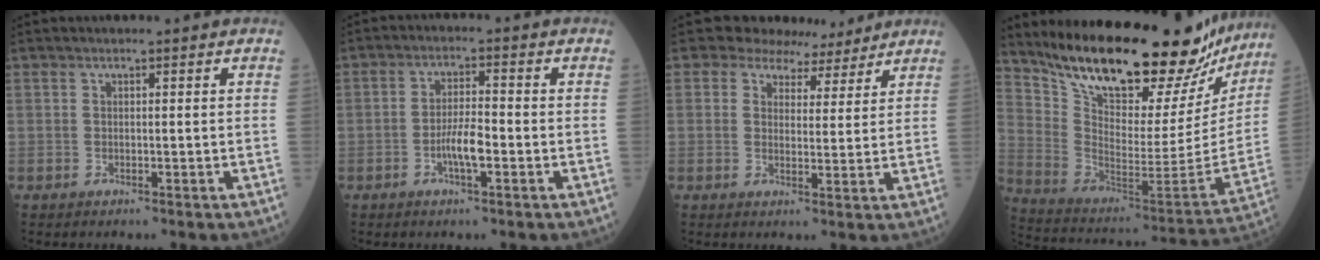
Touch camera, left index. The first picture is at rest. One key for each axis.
{"total": 4.3, "fx": -1.7, "fy": 0.8, "fz": 3.9, "tx": -0.069, "ty": 0.001, "tz": -0.034}
{"total": 6.1, "fx": 5.3, "fy": 3.1, "fz": 0.1, "tx": 0.011, "ty": 0.002, "tz": 0.062}
{"total": 29.1, "fx": 25.2, "fy": 7.3, "fz": 12.7, "tx": -0.208, "ty": -0.074, "tz": 0.356}